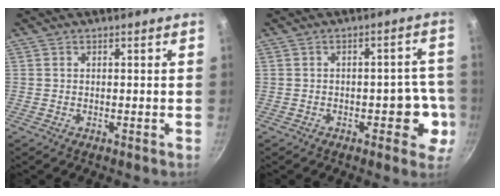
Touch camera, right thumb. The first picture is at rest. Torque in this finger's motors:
{"motor_torque": [2.49, 2.17, 1.70, -1.07, 0.26]}